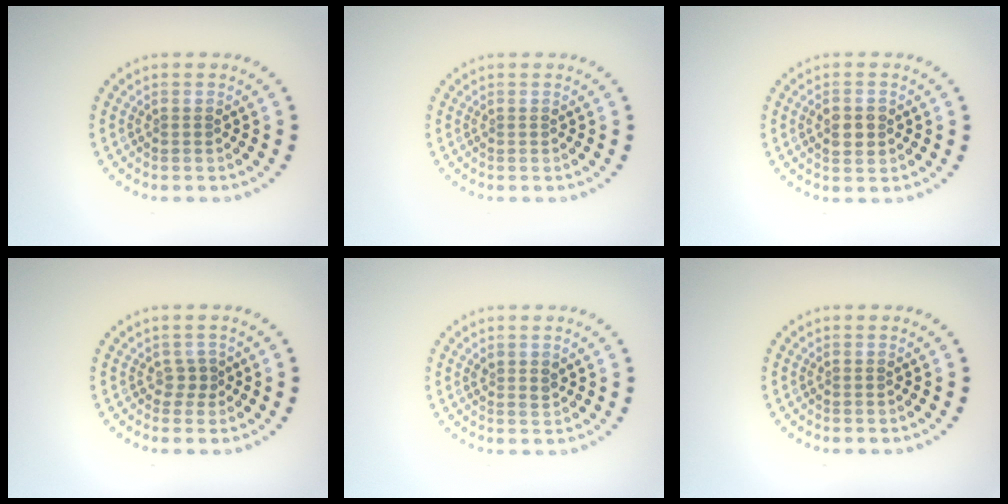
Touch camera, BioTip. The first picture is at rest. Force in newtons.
{"total": 0.0}
{"total": 2.6, "press": 2.6, "slide": 0.1}
{"total": 1.1, "press": 0.7, "slide": 0.8}
{"total": 1.1, "press": 0.9, "slide": 0.6}
{"total": 0.0}